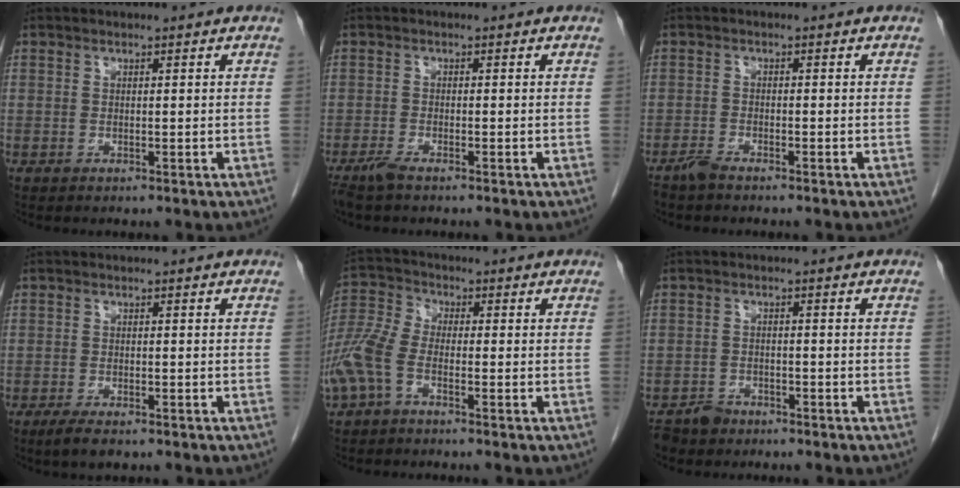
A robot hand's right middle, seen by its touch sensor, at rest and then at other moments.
{"total": 2.1, "force": [-1.7, 0.1, 1.2], "torque": [-0.033, -0.006, -0.035]}
{"total": 1.7, "force": [-1.6, 0.1, 0.7], "torque": [-0.020, -0.003, -0.032]}
{"total": 3.0, "force": [-2.1, 0.9, 2.0], "torque": [-0.041, -0.006, -0.034]}
{"total": 6.8, "force": [-3.0, 2.9, 5.3], "torque": [-0.144, 0.006, -0.073]}
{"total": 3.1, "force": [-2.6, 1.5, 0.4], "torque": [-0.011, 0.000, -0.043]}